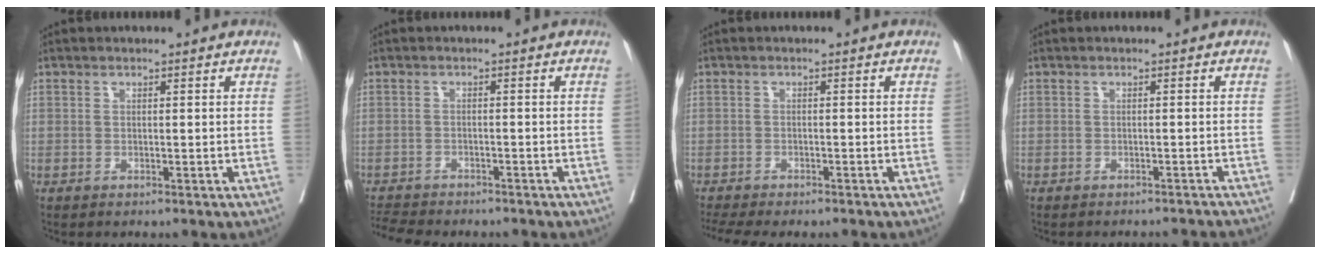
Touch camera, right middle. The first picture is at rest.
{"total": 6.8, "force": [-6.3, 1.2, 2.1], "torque": [-0.038, -0.008, -0.096]}
{"total": 8.1, "force": [-7.2, 1.4, 3.5], "torque": [-0.053, -0.005, -0.103]}
{"total": 4.4, "force": [-4.4, -0.1, 0.4], "torque": [-0.009, -0.011, -0.047]}